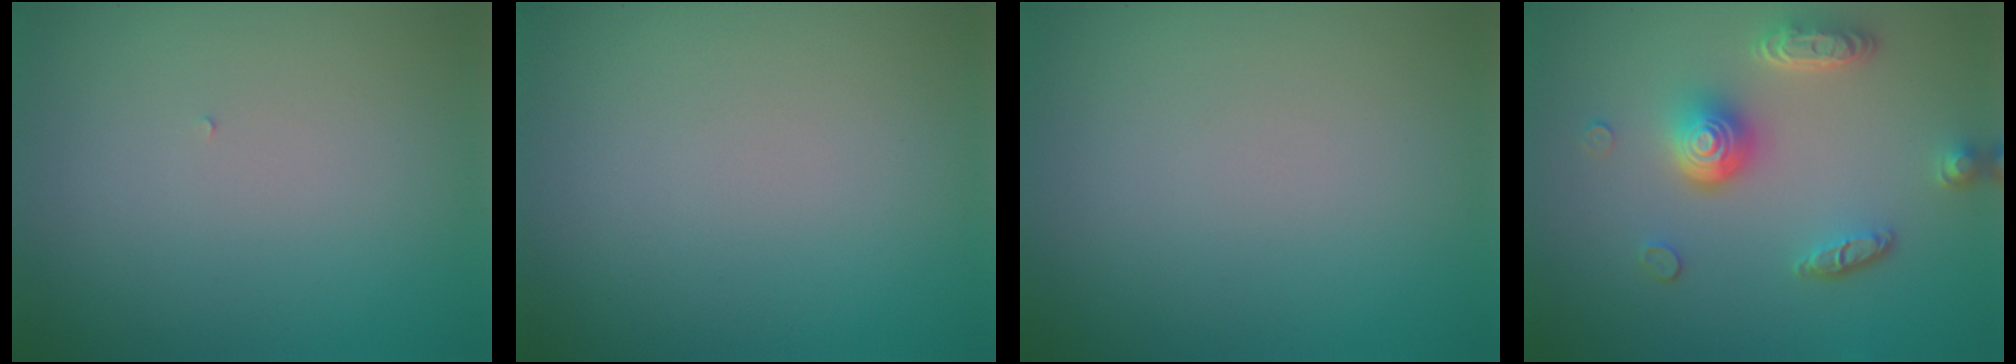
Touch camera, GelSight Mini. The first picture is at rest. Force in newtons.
{"total": 0.0}
{"total": 0.0}
{"total": 5.0, "press": 3.7, "slide": 3.3}